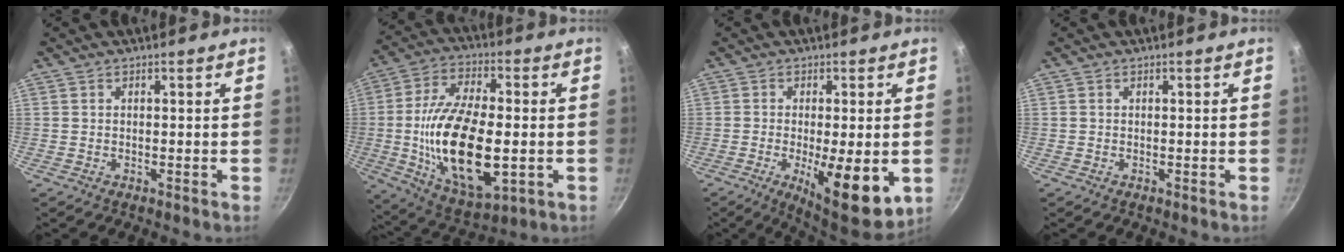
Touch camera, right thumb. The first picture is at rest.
{"total": 22.9, "force": [-2.7, 10.7, 20.1], "torque": [-0.372, -0.004, -0.032]}
{"total": 13.6, "force": [-3.5, 4.3, 12.4], "torque": [-0.179, -0.025, -0.039]}
{"total": 0.0}